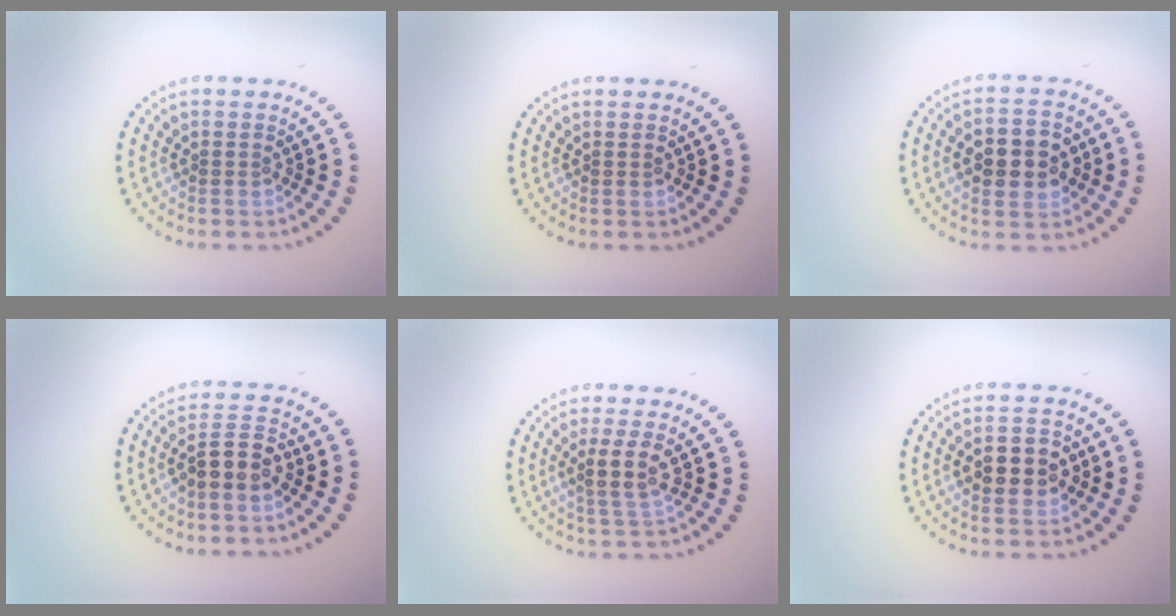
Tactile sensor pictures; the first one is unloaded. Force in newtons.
{"total": 0.0}
{"total": 5.5, "press": 5.5, "slide": 0.3}
{"total": 3.0, "press": 2.8, "slide": 1.2}
{"total": 2.7, "press": 2.2, "slide": 1.5}
{"total": 3.7, "press": 3.7, "slide": 0.4}